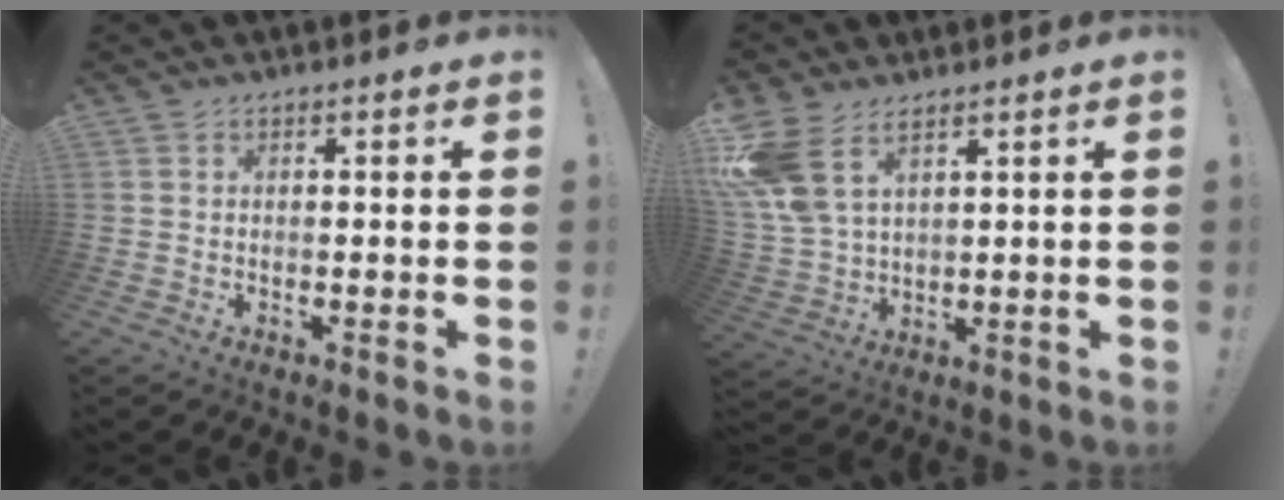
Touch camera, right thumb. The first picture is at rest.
{"total": 10.0, "force": [6.1, 5.1, 6.2], "torque": [-0.137, -0.024, 0.121]}